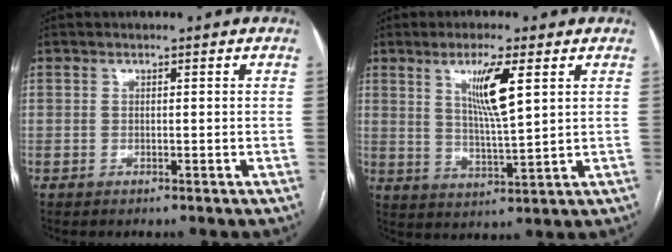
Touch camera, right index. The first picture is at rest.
{"total": 7.7, "force": [3.1, 0.2, 7.0], "torque": [-0.132, -0.009, 0.059]}